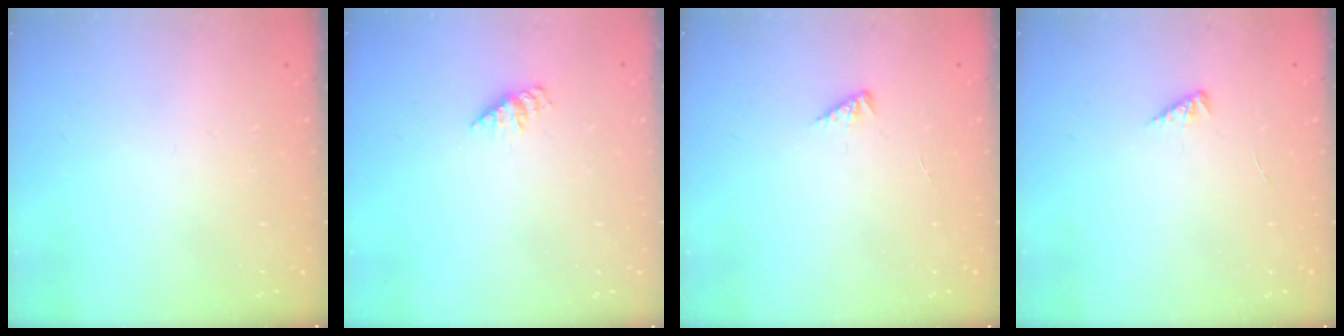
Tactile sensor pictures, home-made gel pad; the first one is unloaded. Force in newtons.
{"total": 1.6, "press": 1.6, "slide": 0.2}
{"total": 1.4, "press": 1.3, "slide": 0.3}
{"total": 1.4, "press": 1.3, "slide": 0.3}